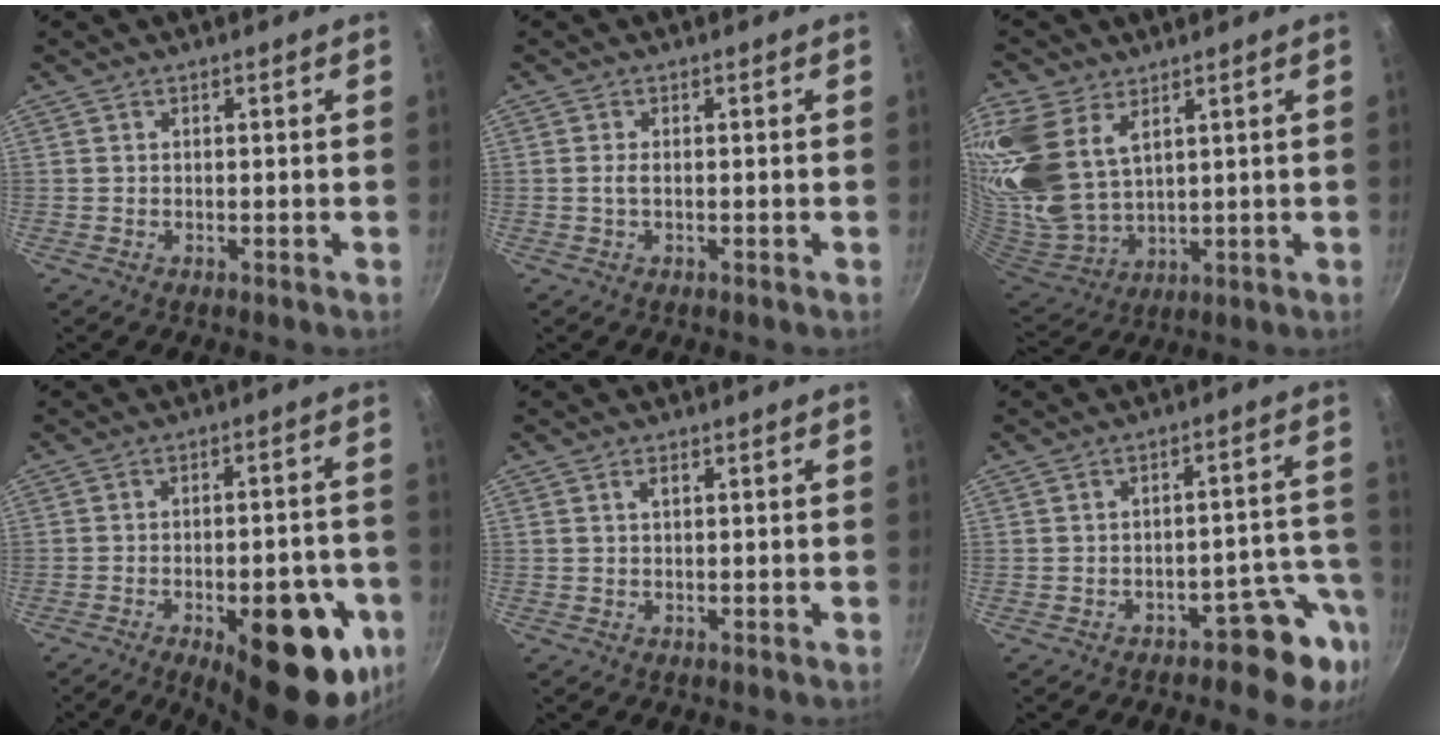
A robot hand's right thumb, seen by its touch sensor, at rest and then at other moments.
{"total": 1.2, "force": [-0.1, 0.4, 1.1], "torque": [-0.026, 0.000, -0.004]}
{"total": 19.2, "force": [8.6, 11.6, 12.7], "torque": [-0.285, -0.022, 0.186]}
{"total": 21.8, "force": [-8.4, 9.2, 17.8], "torque": [-0.172, 0.022, -0.103]}
{"total": 1.2, "force": [0.4, 0.6, 0.9], "torque": [-0.014, 0.003, 0.007]}
{"total": 7.8, "force": [-5.1, 4.0, 4.5], "torque": [0.010, 0.061, -0.069]}